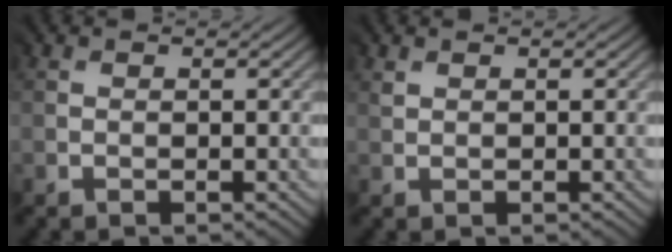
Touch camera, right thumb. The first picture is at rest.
{"total": 1.2, "force": [1.1, 0.5, -0.1], "torque": [-0.005, 0.000, 0.021]}